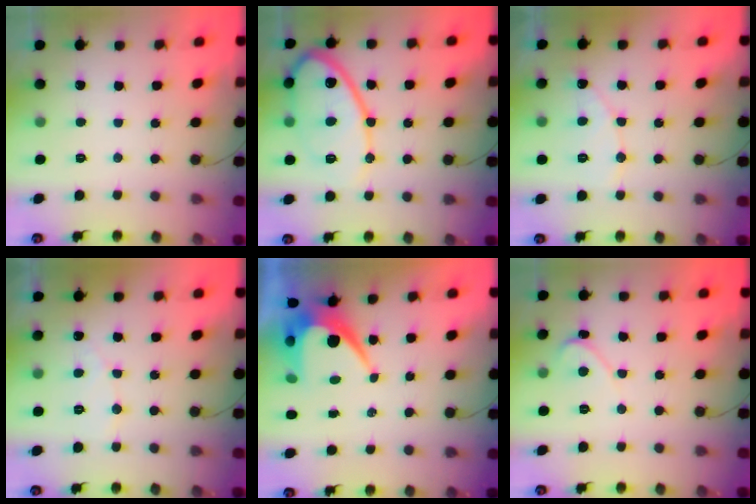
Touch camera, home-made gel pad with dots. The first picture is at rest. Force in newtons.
{"total": 15.2, "press": 15.2, "slide": 1.0}
{"total": 6.5, "press": 6.5, "slide": 0.5}
{"total": 3.7, "press": 3.7, "slide": 0.3}
{"total": 10.4, "press": 10.4, "slide": 0.5}
{"total": 2.1, "press": 2.1, "slide": 0.2}